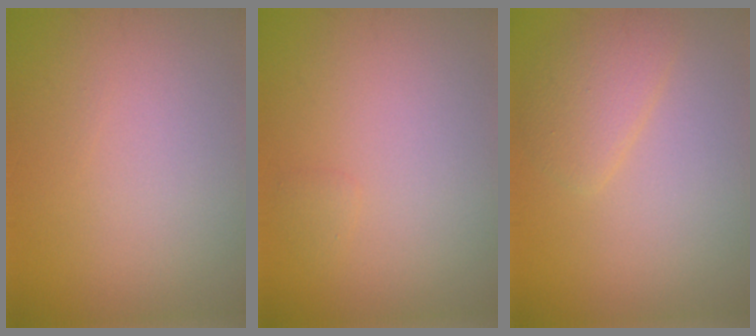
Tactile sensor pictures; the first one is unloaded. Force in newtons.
{"total": 0.6, "press": 0.6, "slide": 0.1}
{"total": 2.5, "press": 2.5, "slide": 0.3}